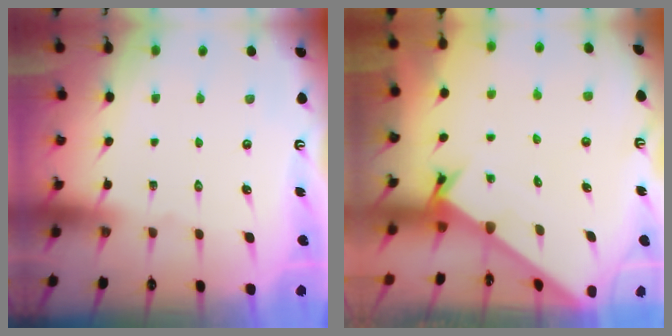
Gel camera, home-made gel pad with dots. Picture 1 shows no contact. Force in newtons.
{"total": 1.7, "press": 1.7, "slide": 0.1}